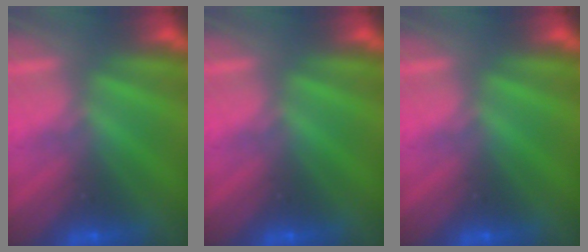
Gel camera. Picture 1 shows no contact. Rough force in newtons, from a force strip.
{"total": 0.0}
{"total": 0.0}